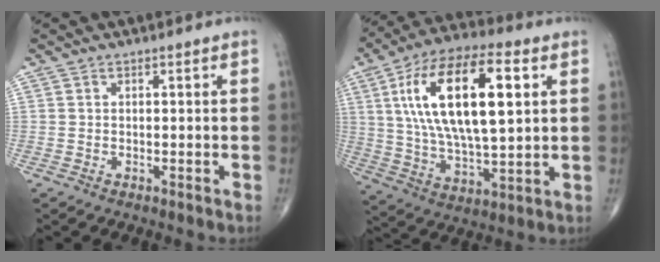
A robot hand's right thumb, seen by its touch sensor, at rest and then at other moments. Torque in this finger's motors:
{"motor_torque": [0.07, 4.24, 2.28, 0.49, 0.73]}